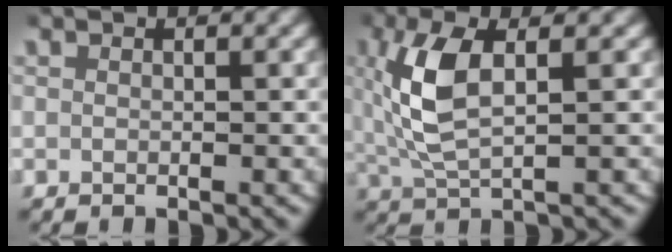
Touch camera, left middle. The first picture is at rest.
{"total": 5.5, "force": [1.0, 2.2, 5.0], "torque": [-0.119, 0.001, 0.020]}